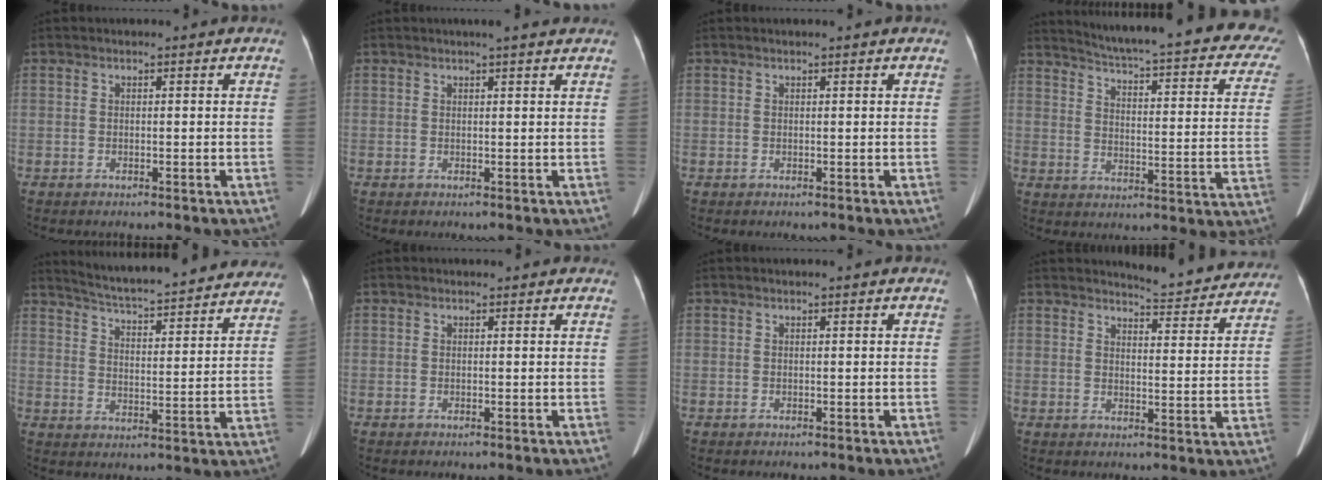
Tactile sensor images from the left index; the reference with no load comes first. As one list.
[{"total": 3.8, "force": [3.2, 0.1, 2.0], "torque": [-0.027, 0.013, 0.037]}, {"total": 1.2, "force": [1.0, 0.1, 0.5], "torque": [-0.009, 0.020, 0.014]}, {"total": 26.7, "force": [22.2, 4.3, 14.2], "torque": [-0.195, -0.052, 0.254]}, {"total": 26.5, "force": [24.4, 3.6, 9.7], "torque": [-0.151, -0.037, 0.310]}, {"total": 1.8, "force": [1.6, 0.7, 0.5], "torque": [-0.010, 0.010, 0.012]}, {"total": 0.6, "force": [0.6, 0.0, 0.2], "torque": [-0.003, 0.015, 0.009]}, {"total": 11.2, "force": [10.9, 1.4, 2.3], "torque": [-0.020, -0.027, 0.117]}]